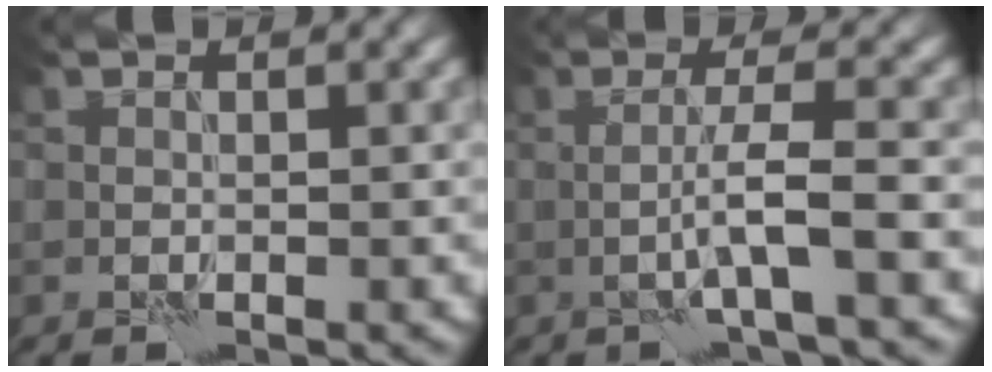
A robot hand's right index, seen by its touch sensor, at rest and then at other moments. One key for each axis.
{"total": 3.5, "fx": -1.1, "fy": 0.1, "fz": 3.3, "tx": -0.058, "ty": 0.011, "tz": -0.030}